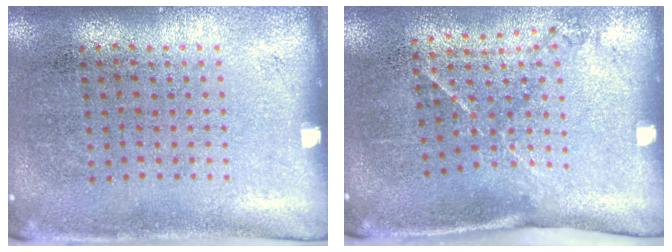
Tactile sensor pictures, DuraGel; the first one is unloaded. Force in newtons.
{"total": 1.6, "press": 1.0, "slide": 1.3}